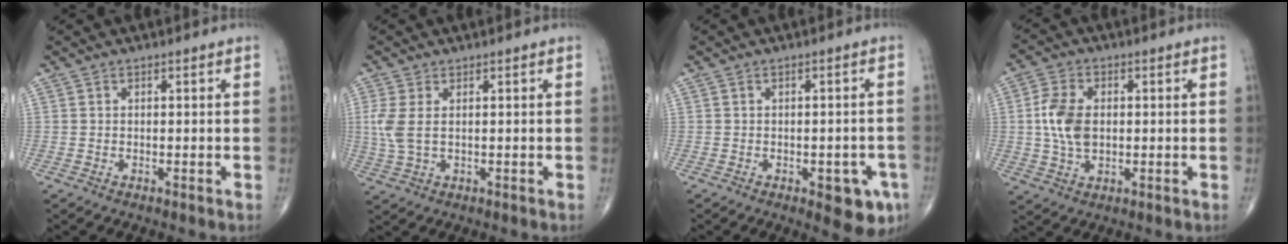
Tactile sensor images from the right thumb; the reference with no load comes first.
{"total": 4.9, "force": [0.7, 2.5, 4.1], "torque": [-0.116, 0.003, 0.019]}
{"total": 7.1, "force": [-3.1, 3.0, 5.7], "torque": [-0.045, 0.005, -0.030]}
{"total": 8.3, "force": [0.4, 5.2, 6.4], "torque": [-0.127, 0.003, 0.008]}